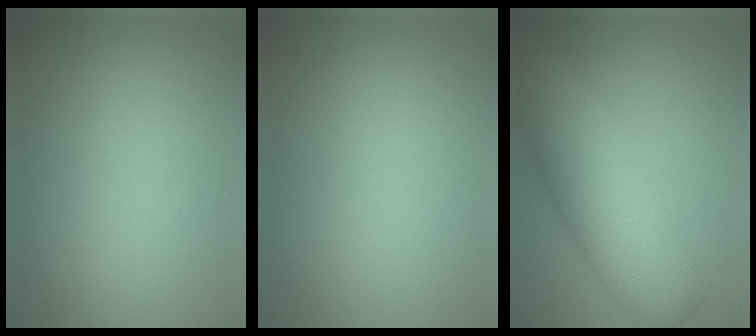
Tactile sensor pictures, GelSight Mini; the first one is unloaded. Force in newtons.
{"total": 0.0}
{"total": 8.4, "press": 8.4, "slide": 0.2}